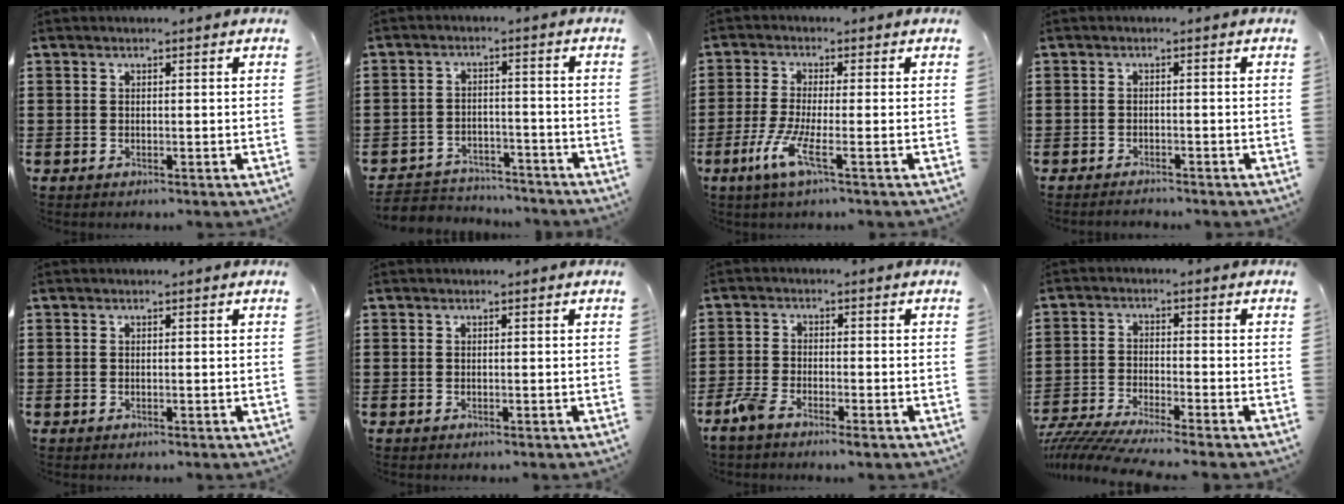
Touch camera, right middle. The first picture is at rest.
{"total": 3.9, "force": [-3.7, 1.0, -0.1], "torque": [-0.006, 0.003, -0.080]}
{"total": 5.7, "force": [-2.4, 0.4, 5.2], "torque": [-0.121, -0.018, -0.050]}
{"total": 1.2, "force": [-1.1, 0.1, 0.2], "torque": [-0.007, 0.000, -0.023]}
{"total": 0.0}
{"total": 0.0}
{"total": 3.4, "force": [-2.6, 0.9, 2.1], "torque": [-0.063, -0.003, -0.057]}
{"total": 5.5, "force": [-5.2, -0.5, 1.5], "torque": [-0.053, -0.024, -0.110]}